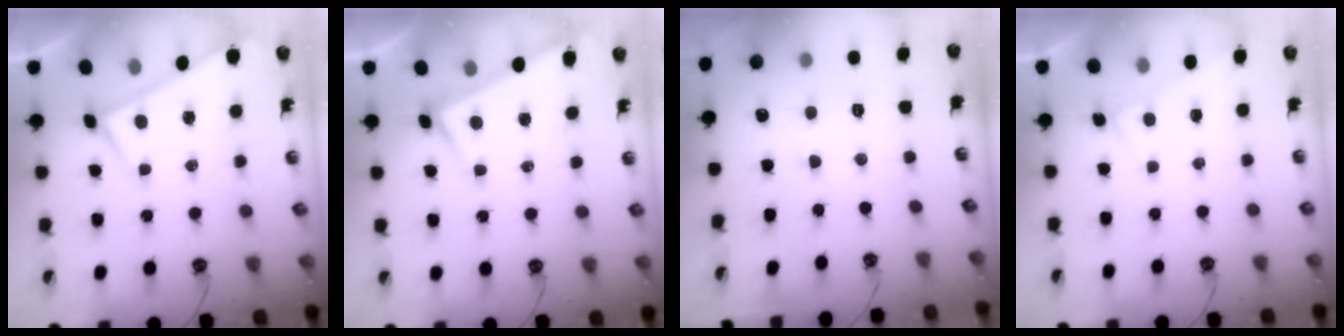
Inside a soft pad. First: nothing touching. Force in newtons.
{"total": 4.8, "press": 4.8, "slide": 0.5}
{"total": 4.1, "press": 4.1, "slide": 0.5}
{"total": 2.3, "press": 2.3, "slide": 0.1}